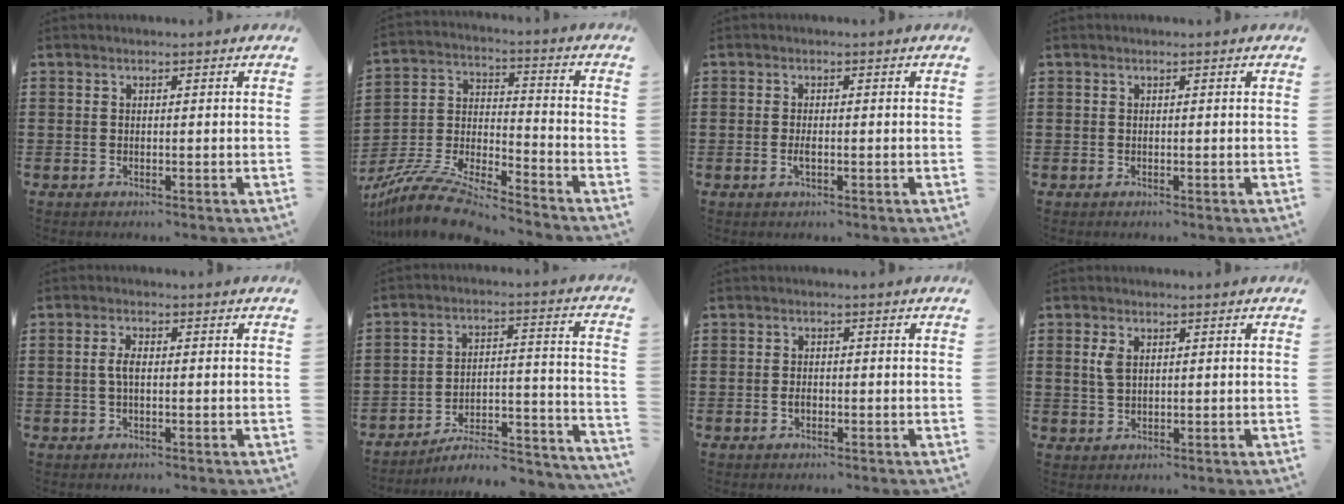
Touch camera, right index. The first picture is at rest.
{"total": 10.4, "force": [-9.5, 1.3, 4.0], "torque": [-0.091, 0.009, -0.194]}
{"total": 1.5, "force": [-0.4, 0.4, 1.4], "torque": [-0.034, -0.005, -0.009]}
{"total": 0.0}
{"total": 2.4, "force": [-0.1, 0.9, 2.3], "torque": [-0.051, -0.002, -0.005]}
{"total": 6.5, "force": [-5.8, 1.3, 2.7], "torque": [-0.039, 0.003, -0.112]}
{"total": 1.2, "force": [-0.5, 0.5, 1.0], "torque": [-0.021, -0.005, -0.007]}
{"total": 2.7, "force": [0.9, 1.5, 2.1], "torque": [-0.048, 0.006, 0.015]}